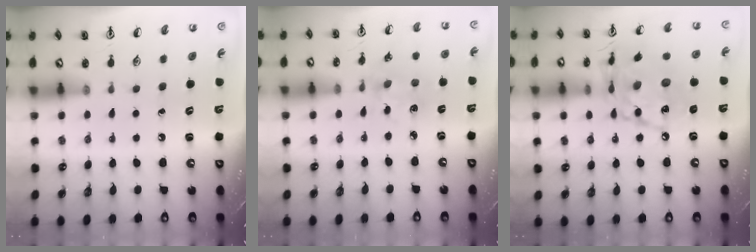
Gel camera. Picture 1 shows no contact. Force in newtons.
{"total": 3.0, "press": 3.0, "slide": 0.2}
{"total": 16.0, "press": 16.0, "slide": 1.5}